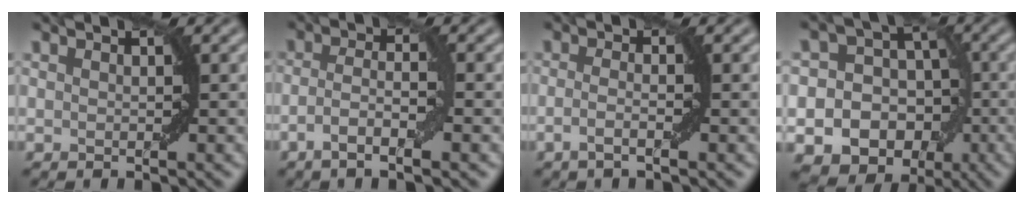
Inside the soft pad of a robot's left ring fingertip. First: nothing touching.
{"total": 3.5, "force": [-1.5, 0.6, 3.1], "torque": [-0.058, 0.004, -0.033]}
{"total": 1.9, "force": [-0.6, 0.4, 1.7], "torque": [-0.033, -0.001, -0.017]}
{"total": 15.8, "force": [-5.1, 14.0, 5.2], "torque": [-0.096, -0.017, -0.089]}